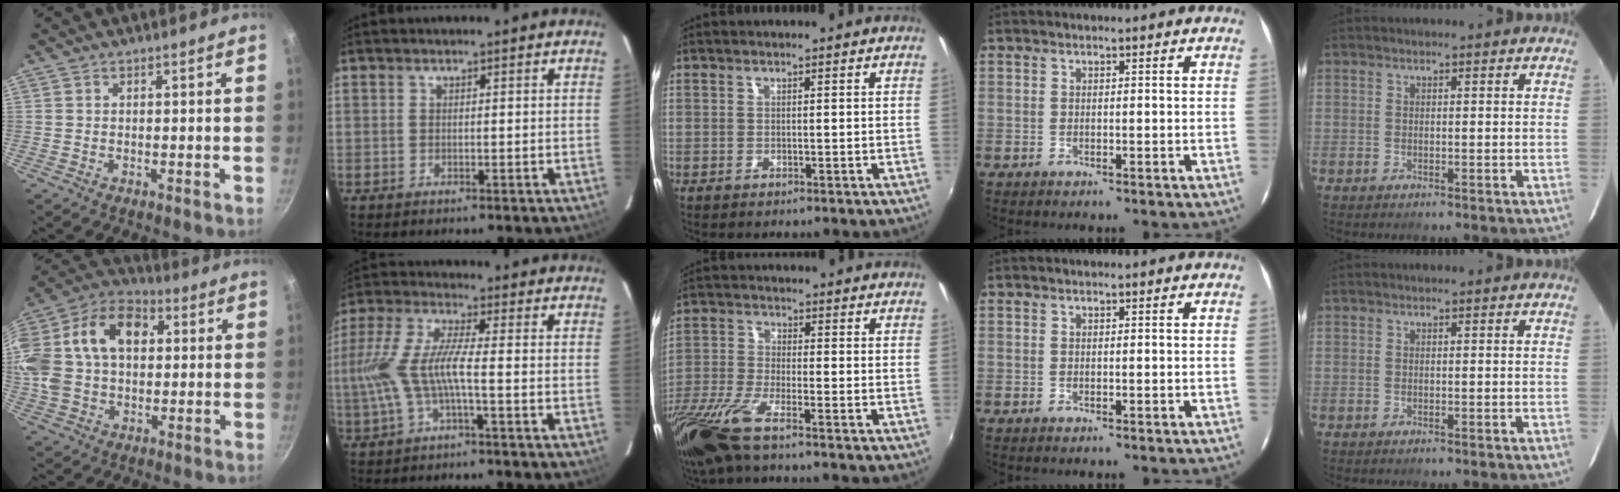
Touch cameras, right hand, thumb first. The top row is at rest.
{"thumb": {"total": 23.3, "force": [3.4, 16.2, 16.4], "torque": [-0.323, 0.048, 0.044]}, "index": {"total": 9.4, "force": [-2.3, 1.2, 9.1], "torque": [-0.203, -0.002, -0.038]}, "middle": {"total": 11.5, "force": [-8.3, 1.8, 7.9], "torque": [-0.182, -0.039, -0.165]}}